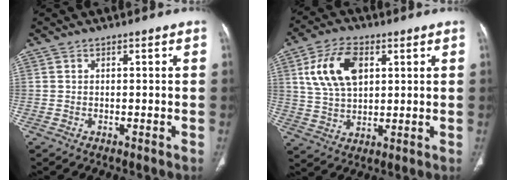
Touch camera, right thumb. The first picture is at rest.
{"total": 12.2, "force": [3.9, 7.2, 9.0], "torque": [-0.161, -0.003, 0.077]}